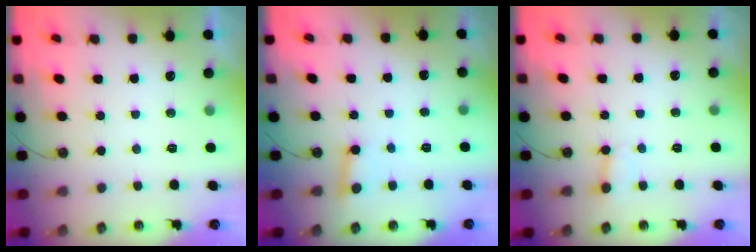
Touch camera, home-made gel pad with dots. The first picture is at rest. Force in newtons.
{"total": 2.6, "press": 2.6, "slide": 0.2}
{"total": 1.7, "press": 1.7, "slide": 0.0}